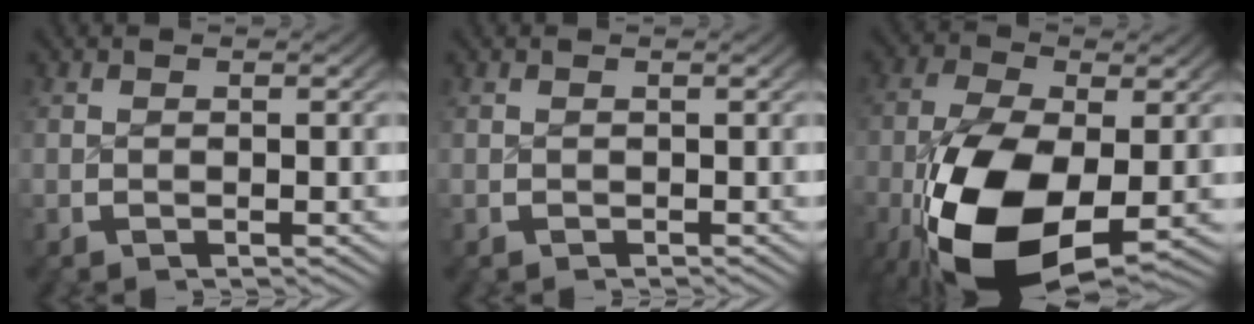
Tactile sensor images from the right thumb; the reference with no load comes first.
{"total": 0.5, "force": [0.0, -0.1, -0.5], "torque": [0.010, 0.001, 0.001]}
{"total": 13.5, "force": [-3.4, 7.9, 10.4], "torque": [-0.229, -0.067, -0.020]}